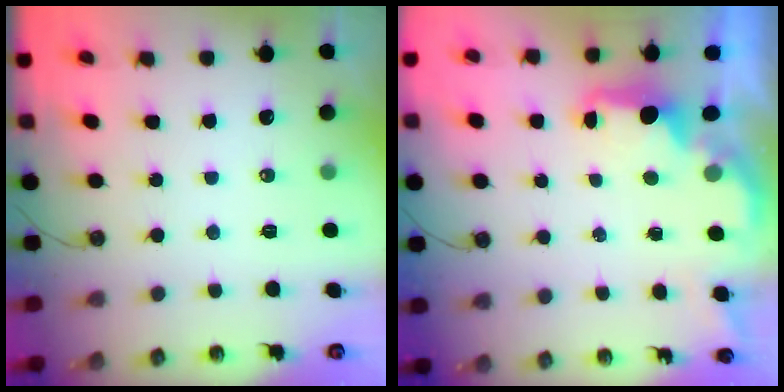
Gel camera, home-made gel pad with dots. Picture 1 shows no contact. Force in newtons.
{"total": 1.9, "press": 1.8, "slide": 0.7}